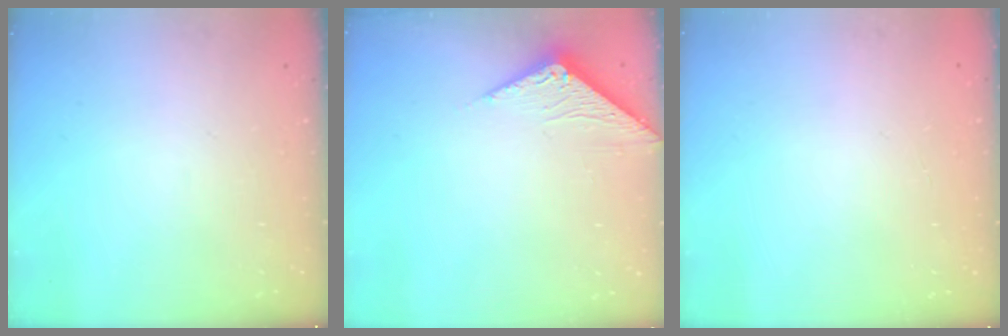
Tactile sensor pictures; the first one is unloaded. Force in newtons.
{"total": 3.0, "press": 3.0, "slide": 0.1}
{"total": 0.0}